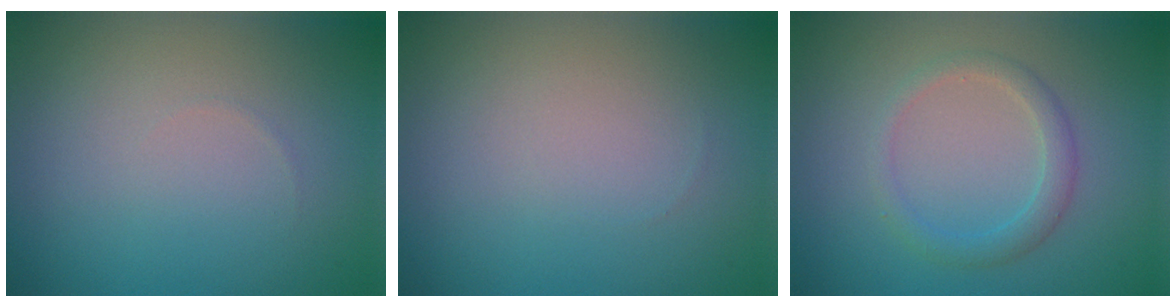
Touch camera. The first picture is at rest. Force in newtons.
{"total": 0.0}
{"total": 2.1, "press": 2.1, "slide": 0.2}